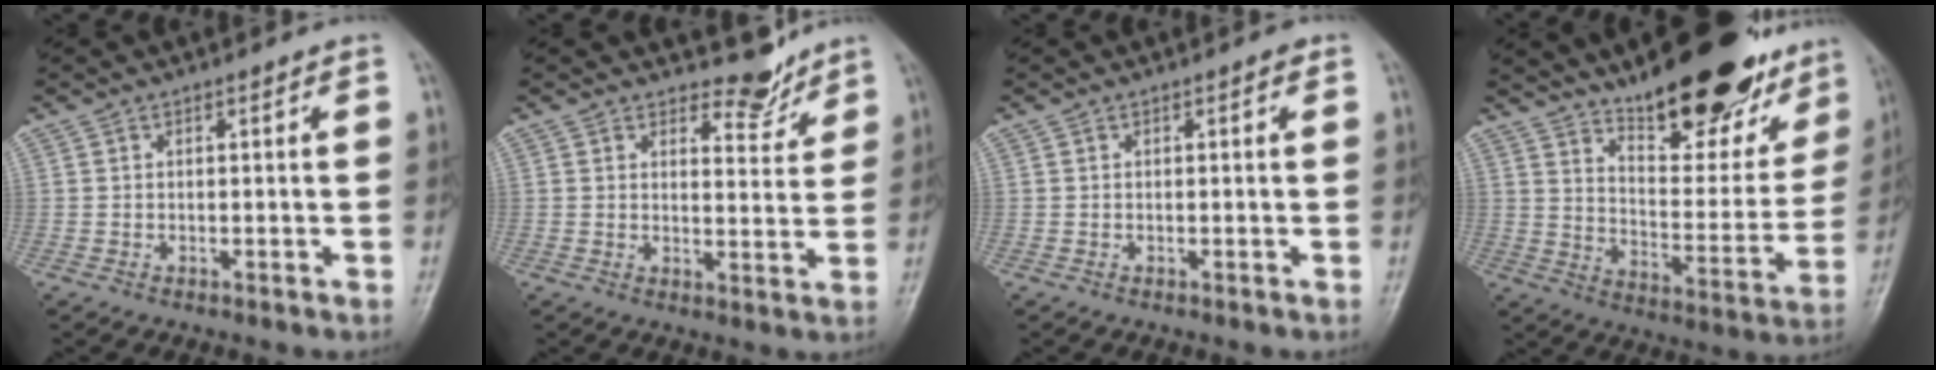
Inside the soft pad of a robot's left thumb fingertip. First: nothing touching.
{"total": 4.9, "force": [4.4, 2.0, 0.8], "torque": [0.011, -0.042, 0.065]}
{"total": 0.6, "force": [0.3, 0.3, 0.4], "torque": [-0.003, 0.000, 0.000]}
{"total": 24.8, "force": [18.2, 8.3, 14.5], "torque": [-0.164, -0.100, 0.263]}